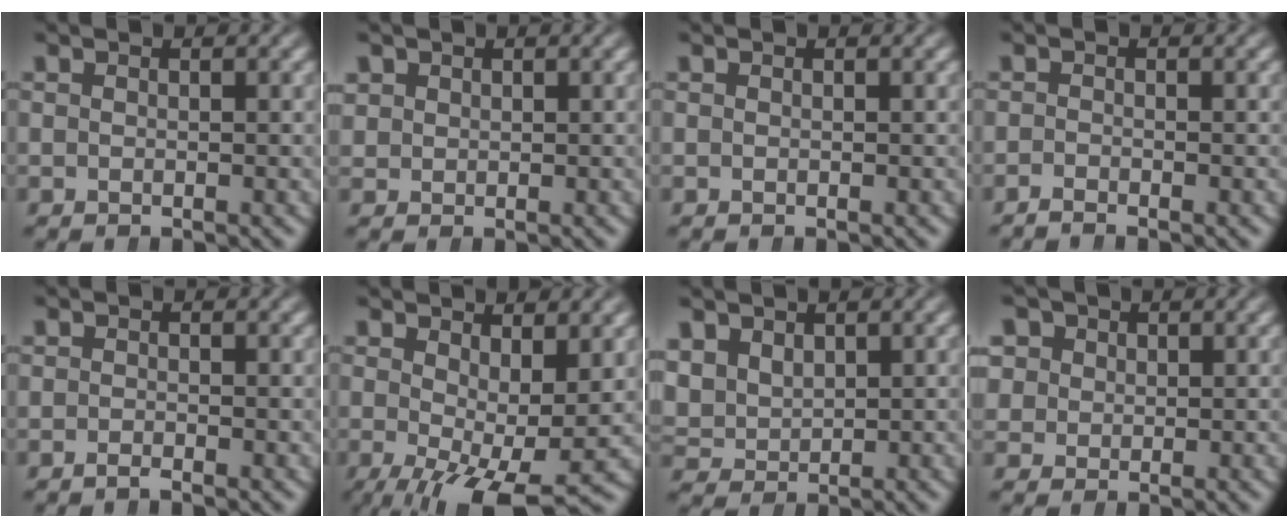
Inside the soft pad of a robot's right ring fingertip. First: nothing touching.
{"total": 1.5, "force": [1.0, 1.0, 0.3], "torque": [-0.008, -0.007, 0.030]}
{"total": 0.0}
{"total": 1.4, "force": [-1.3, -0.2, -0.1], "torque": [0.011, -0.006, -0.024]}
{"total": 0.8, "force": [-0.8, -0.1, 0.2], "torque": [0.004, -0.003, -0.014]}
{"total": 6.0, "force": [-2.0, 2.0, 5.3], "torque": [-0.088, -0.039, -0.010]}
{"total": 3.7, "force": [1.2, 3.3, 1.3], "torque": [-0.053, -0.018, 0.035]}
{"total": 4.8, "force": [1.7, 4.1, 1.8], "torque": [-0.047, -0.006, 0.035]}